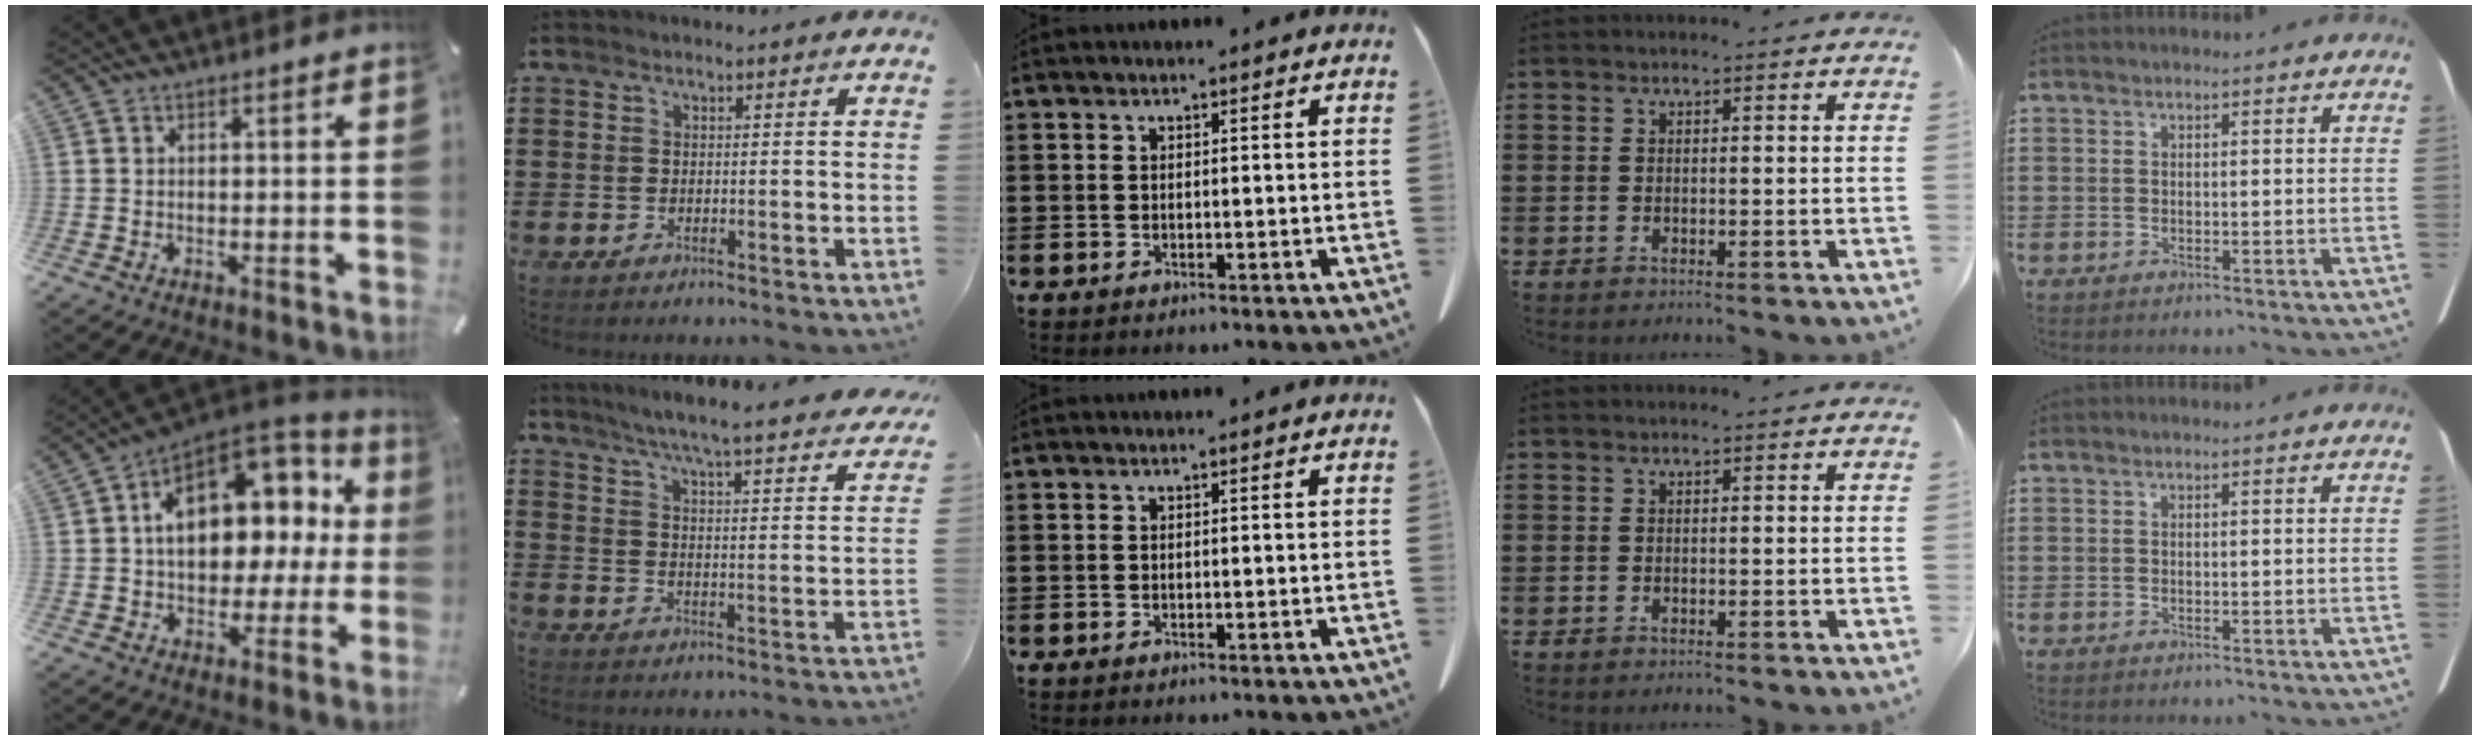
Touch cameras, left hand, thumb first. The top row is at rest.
{"thumb": {"total": 15.4, "force": [3.7, 10.7, 10.4], "torque": [-0.145, -0.024, 0.069]}, "index": {"total": 5.5, "force": [5.0, -0.9, 2.2], "torque": [-0.065, -0.042, 0.079]}}